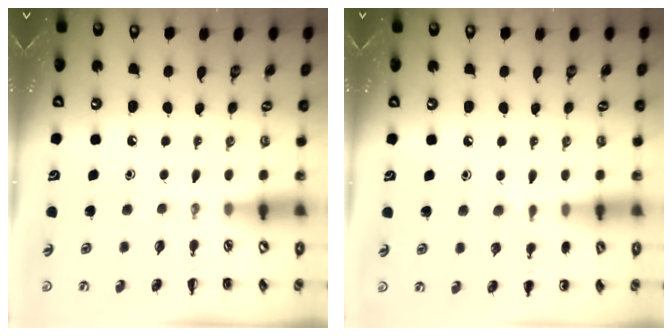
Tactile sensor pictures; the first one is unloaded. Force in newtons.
{"total": 5.7, "press": 5.5, "slide": 1.5}